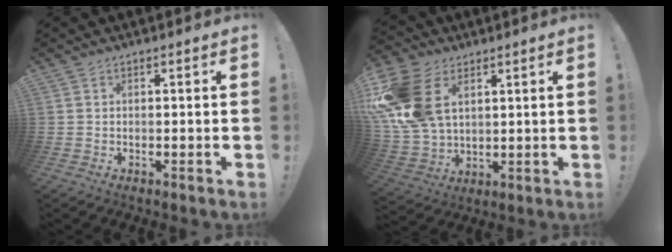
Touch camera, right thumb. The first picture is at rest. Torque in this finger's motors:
{"motor_torque": [0.52, 0.73, 1.66, 0.62, 0.48]}